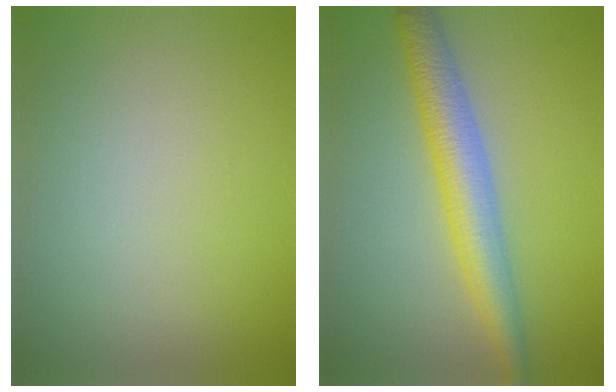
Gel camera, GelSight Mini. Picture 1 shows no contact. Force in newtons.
{"total": 5.0, "press": 5.0, "slide": 0.1}